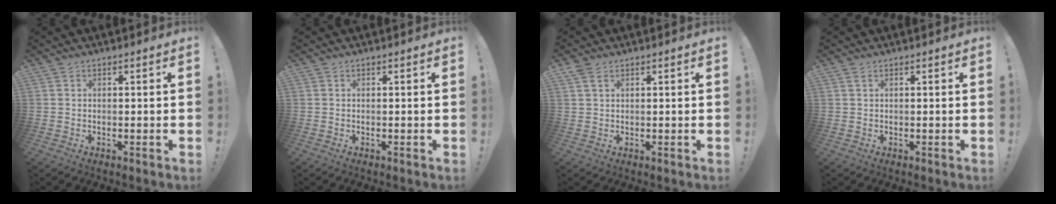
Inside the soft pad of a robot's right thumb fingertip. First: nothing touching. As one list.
[{"total": 0.0}, {"total": 2.5, "force": [1.5, 1.2, 1.6], "torque": [-0.029, -0.004, 0.028]}, {"total": 0.8, "force": [0.4, 0.2, 0.6], "torque": [-0.021, 0.004, 0.008]}]